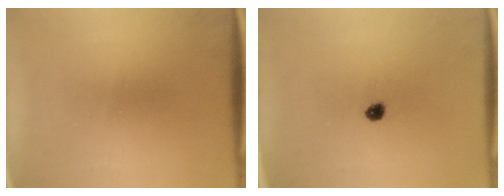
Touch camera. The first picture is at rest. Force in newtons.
{"total": 1.9}